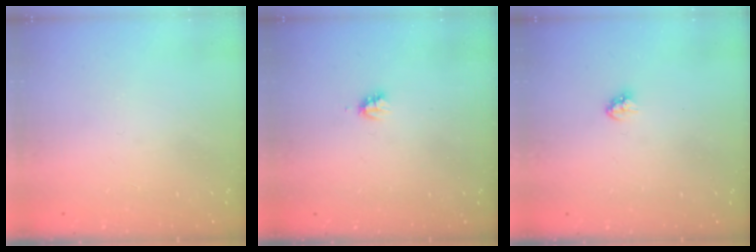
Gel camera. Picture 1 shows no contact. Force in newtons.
{"total": 2.2, "press": 2.2, "slide": 0.3}
{"total": 3.1, "press": 3.1, "slide": 0.2}